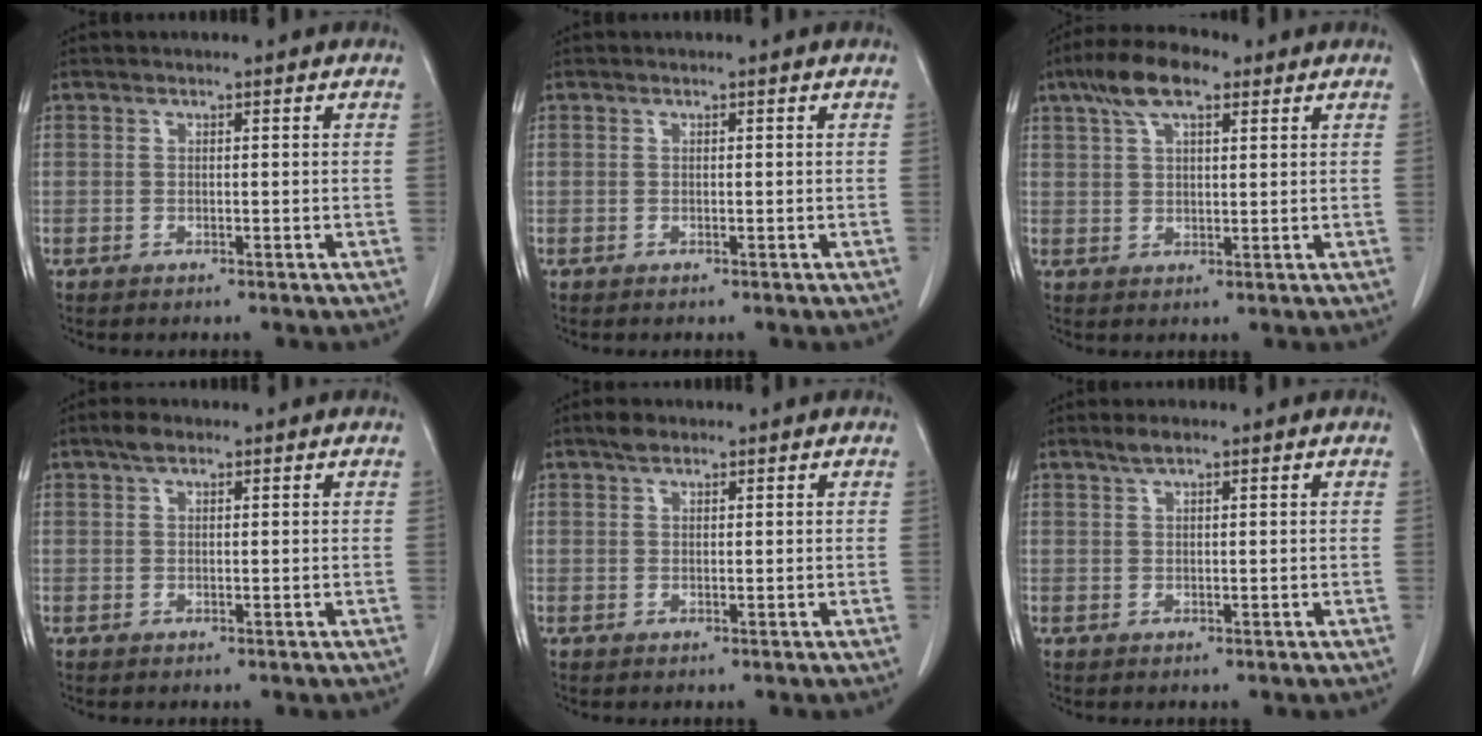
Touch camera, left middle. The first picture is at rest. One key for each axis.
{"total": 0.0}
{"total": 8.1, "fx": 4.8, "fy": 2.9, "fz": 5.9, "tx": -0.115, "ty": 0.025, "tz": 0.083}
{"total": 2.0, "fx": 1.3, "fy": 0.8, "fz": 1.3, "tx": -0.025, "ty": 0.013, "tz": 0.023}
{"total": 1.7, "fx": 1.3, "fy": 0.8, "fz": 0.8, "tx": -0.018, "ty": 0.008, "tz": 0.021}
{"total": 1.7, "fx": 1.2, "fy": 0.3, "fz": 1.1, "tx": -0.025, "ty": 0.007, "tz": 0.025}